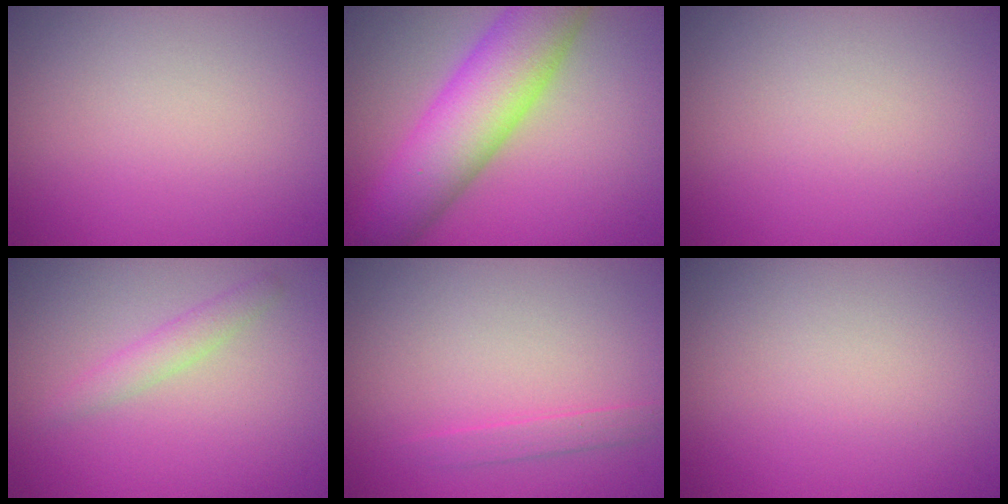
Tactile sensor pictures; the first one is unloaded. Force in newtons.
{"total": 9.2, "press": 9.2, "slide": 0.2}
{"total": 0.0}
{"total": 1.6, "press": 1.6, "slide": 0.0}
{"total": 1.1, "press": 1.1, "slide": 0.1}
{"total": 0.0}